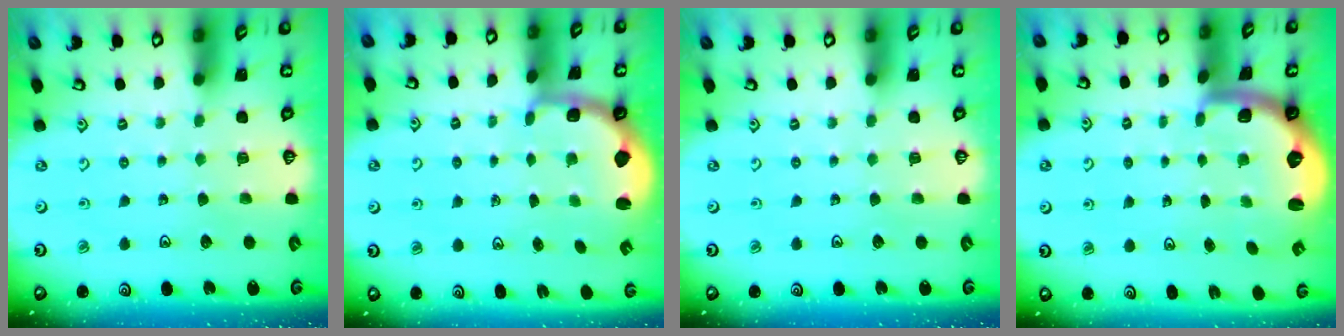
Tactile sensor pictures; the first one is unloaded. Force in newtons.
{"total": 2.5, "press": 1.3, "slide": 2.1}
{"total": 0.0}
{"total": 2.1, "press": 1.9, "slide": 0.9}